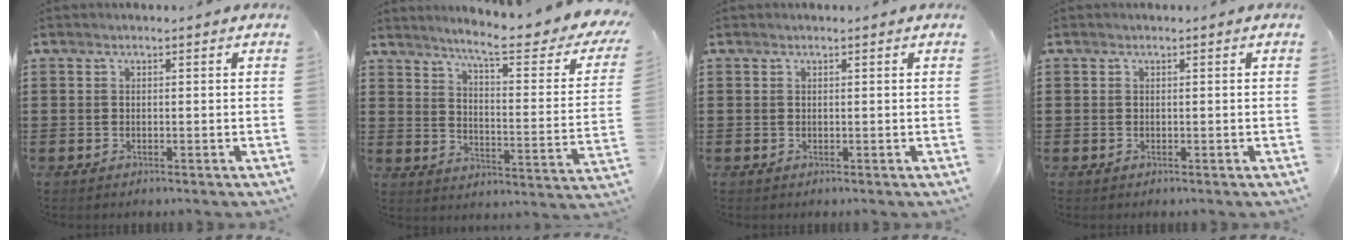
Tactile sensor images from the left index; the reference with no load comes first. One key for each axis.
{"total": 8.5, "fx": 6.7, "fy": 0.0, "fz": 5.2, "tx": -0.105, "ty": -0.051, "tz": 0.101}
{"total": 0.0}
{"total": 0.0}